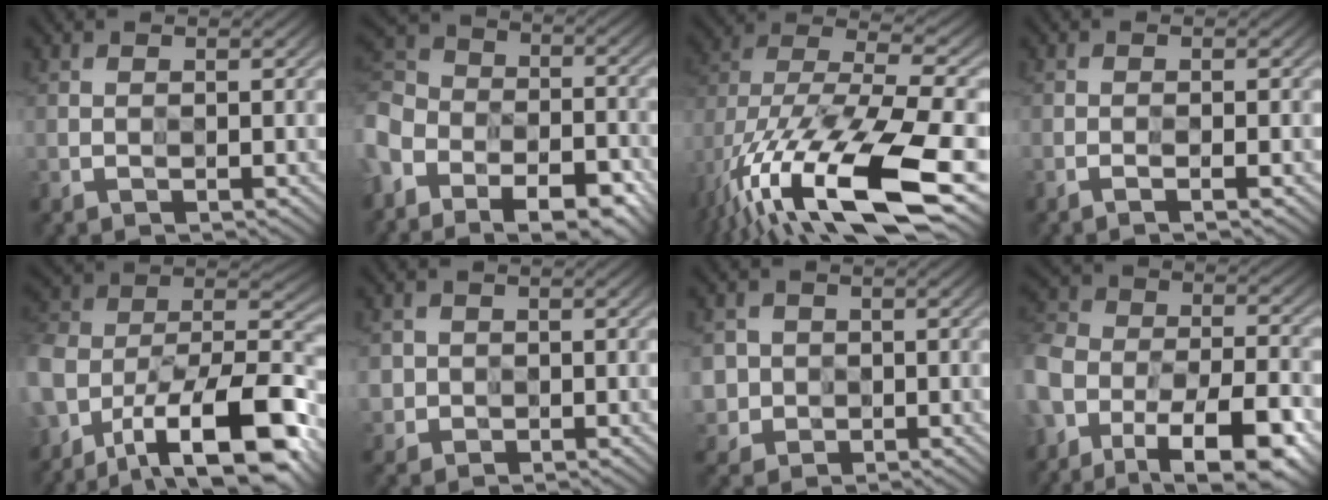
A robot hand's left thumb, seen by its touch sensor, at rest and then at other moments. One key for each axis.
{"total": 15.9, "fx": -10.9, "fy": 10.1, "fz": 5.6, "tx": -0.160, "ty": -0.055, "tz": -0.171}
{"total": 17.3, "fx": -9.6, "fy": 7.3, "fz": 12.4, "tx": -0.264, "ty": -0.037, "tz": -0.152}
{"total": 1.0, "fx": -0.8, "fy": -0.5, "fz": 0.3, "tx": -0.007, "ty": -0.003, "tz": -0.020}
{"total": 17.0, "fx": -11.2, "fy": 8.1, "fz": 9.9, "tx": -0.212, "ty": -0.016, "tz": -0.190}
{"total": 2.2, "fx": 0.4, "fy": 2.1, "fz": -0.7, "tx": -0.002, "ty": -0.013, "tz": 0.002}
{"total": 3.1, "fx": 0.3, "fy": 3.0, "fz": -0.7, "tx": -0.004, "ty": -0.014, "tz": -0.003}
{"total": 17.2, "fx": -11.9, "fy": 9.2, "fz": 8.4, "tx": -0.180, "ty": -0.042, "tz": -0.156}